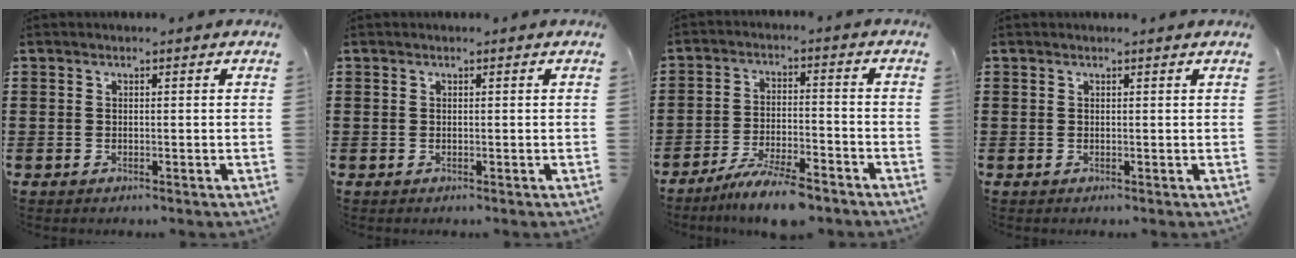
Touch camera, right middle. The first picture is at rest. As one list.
[{"total": 0.0}, {"total": 7.4, "force": [-6.3, 0.6, 3.8], "torque": [-0.074, -0.004, -0.117]}, {"total": 0.0}]